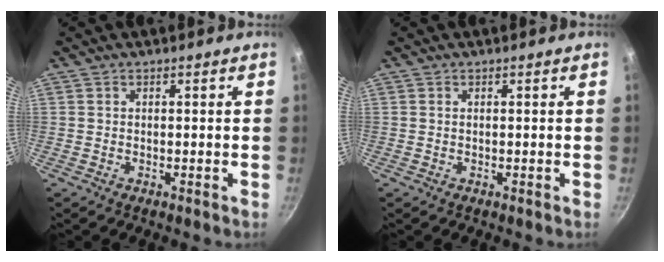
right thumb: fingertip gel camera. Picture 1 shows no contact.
{"total": 0.0}